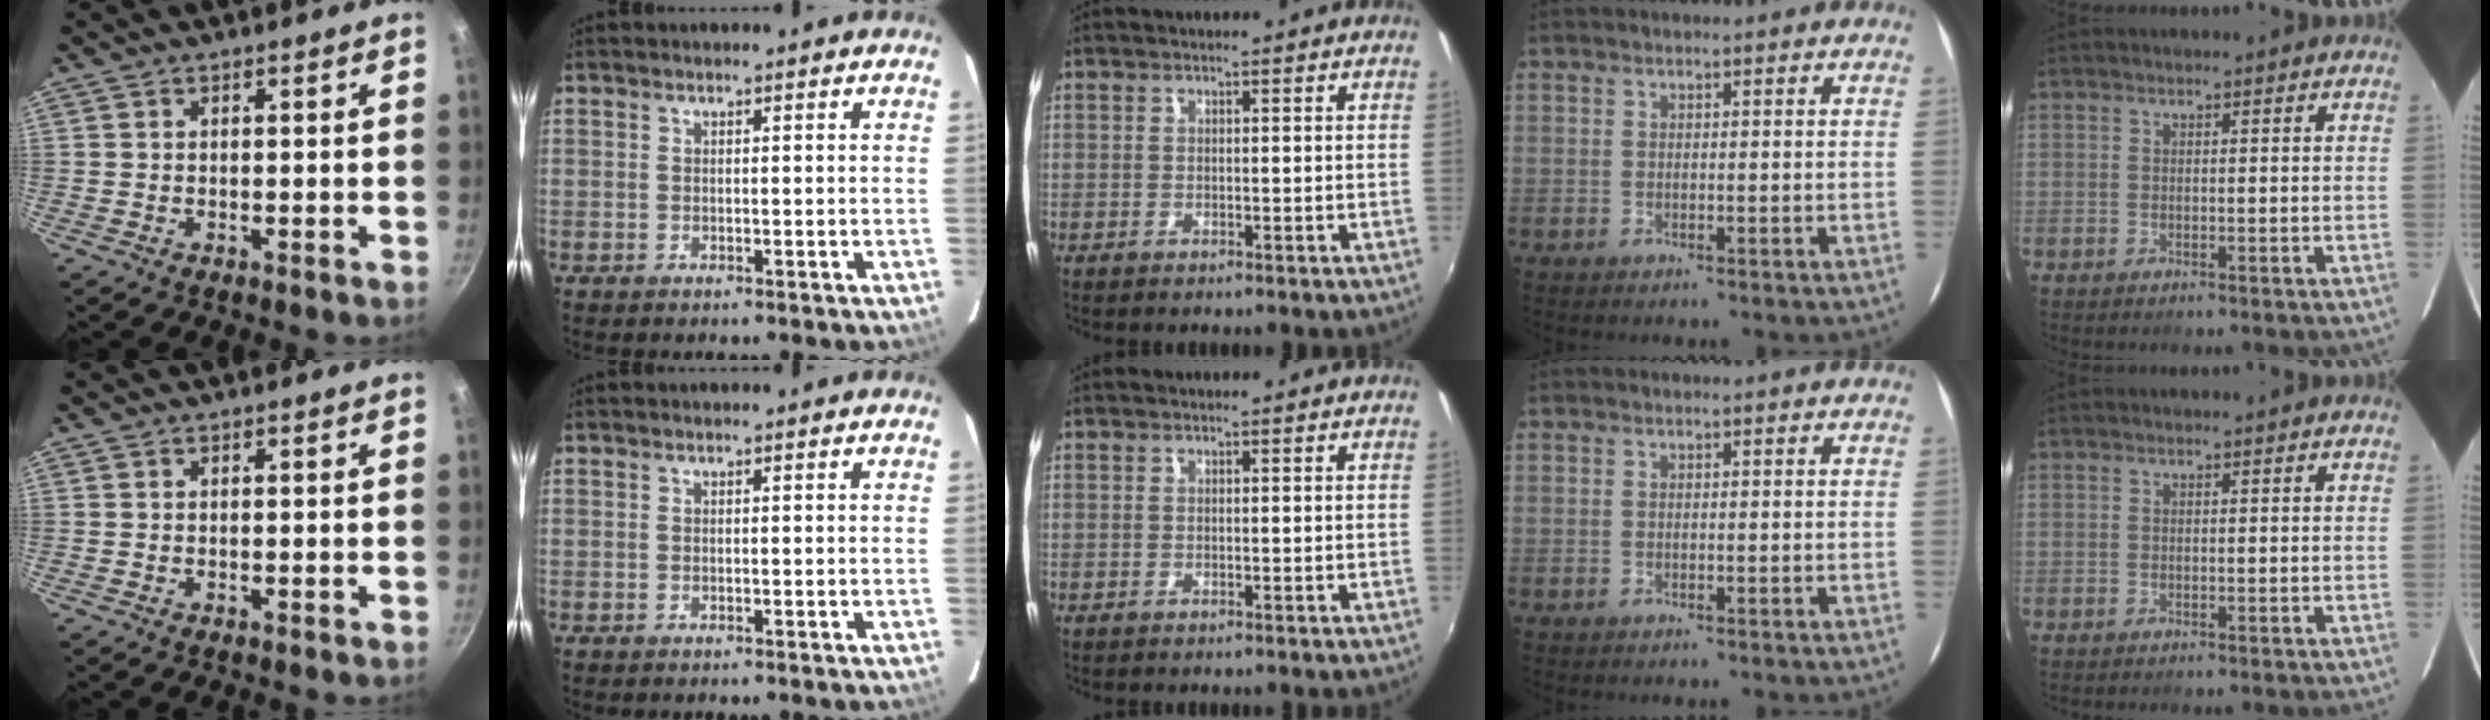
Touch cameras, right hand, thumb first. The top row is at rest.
{}